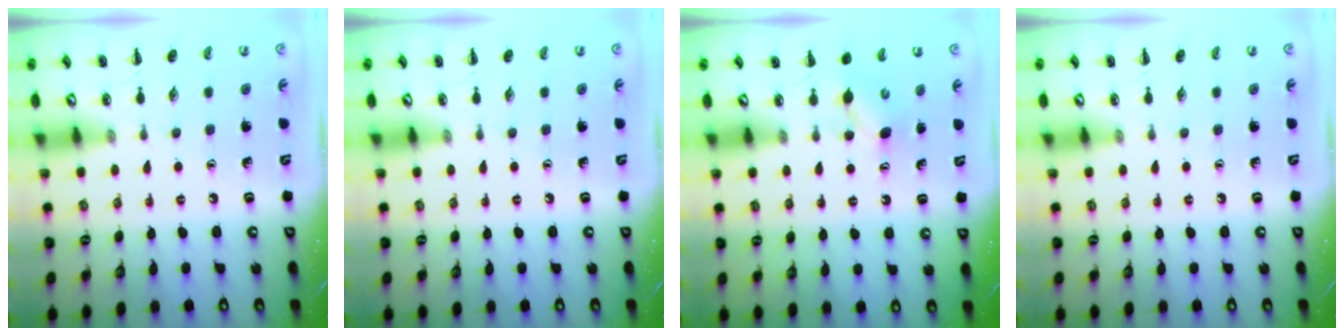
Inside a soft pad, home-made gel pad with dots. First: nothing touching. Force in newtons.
{"total": 0.0}
{"total": 3.5, "press": 3.4, "slide": 1.0}
{"total": 0.0}